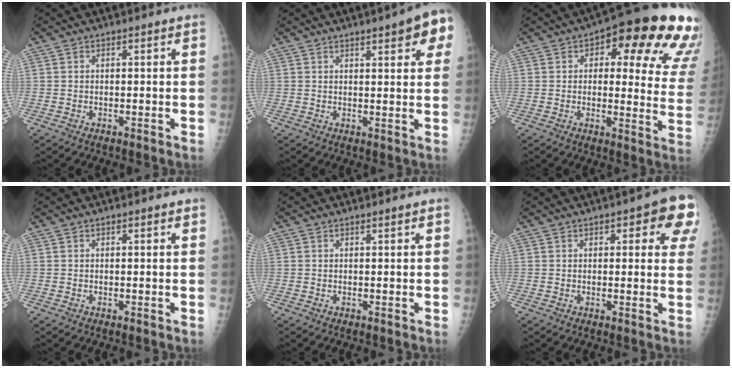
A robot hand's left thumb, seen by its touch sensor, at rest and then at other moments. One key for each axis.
{"total": 8.0, "fx": 4.1, "fy": 2.1, "fz": 6.5, "tx": -0.059, "ty": -0.008, "tz": 0.045}
{"total": 21.9, "fx": 10.9, "fy": 8.5, "fz": 17.1, "tx": -0.166, "ty": -0.021, "tz": 0.119}
{"total": 0.7, "fx": 0.4, "fy": 0.2, "fz": 0.5, "tx": -0.008, "ty": 0.001, "tz": 0.004}
{"total": 0.5, "fx": 0.4, "fy": -0.1, "fz": 0.3, "tx": -0.009, "ty": -0.001, "tz": 0.009}
{"total": 9.1, "fx": 3.8, "fy": 3.5, "fz": 7.4, "tx": -0.051, "ty": -0.006, "tz": 0.036}